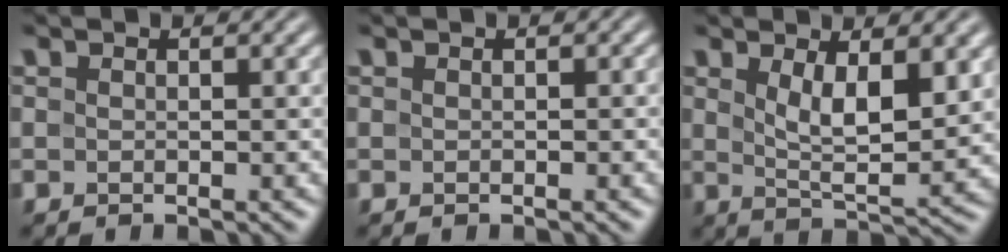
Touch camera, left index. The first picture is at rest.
{"total": 0.0}
{"total": 5.6, "force": [1.7, 2.0, 4.9], "torque": [-0.094, -0.009, 0.037]}